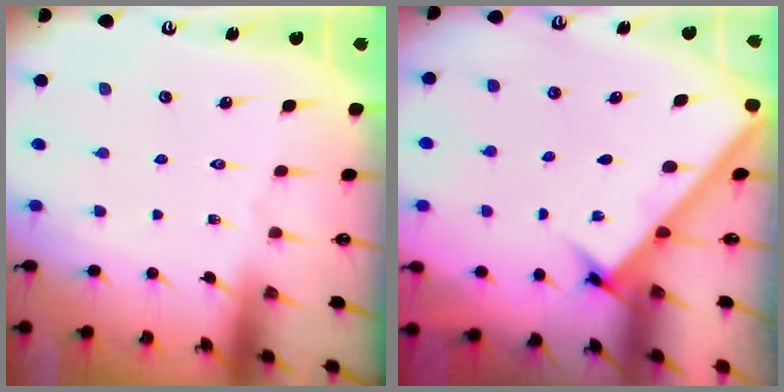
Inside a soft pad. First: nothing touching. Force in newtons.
{"total": 2.5, "press": 2.5, "slide": 0.3}